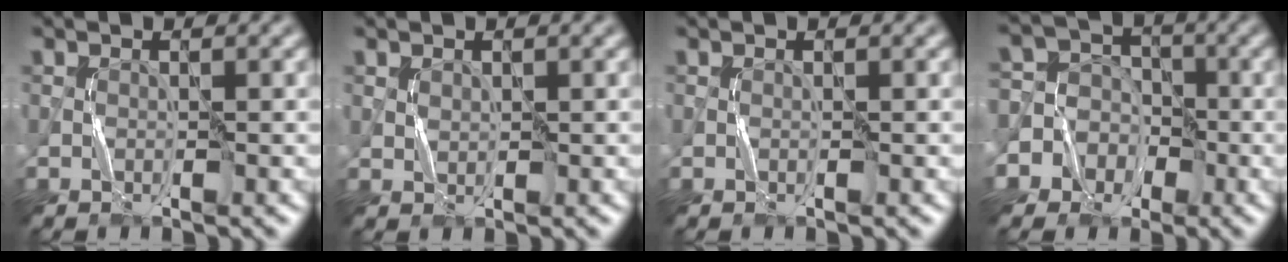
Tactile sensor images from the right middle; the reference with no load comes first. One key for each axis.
{"total": 0.9, "fx": 0.4, "fy": 0.7, "fz": 0.3, "tx": -0.009, "ty": -0.001, "tz": 0.013}
{"total": 0.0}
{"total": 8.4, "fx": -3.0, "fy": 7.7, "fz": 1.1, "tx": -0.023, "ty": 0.023, "tz": -0.082}